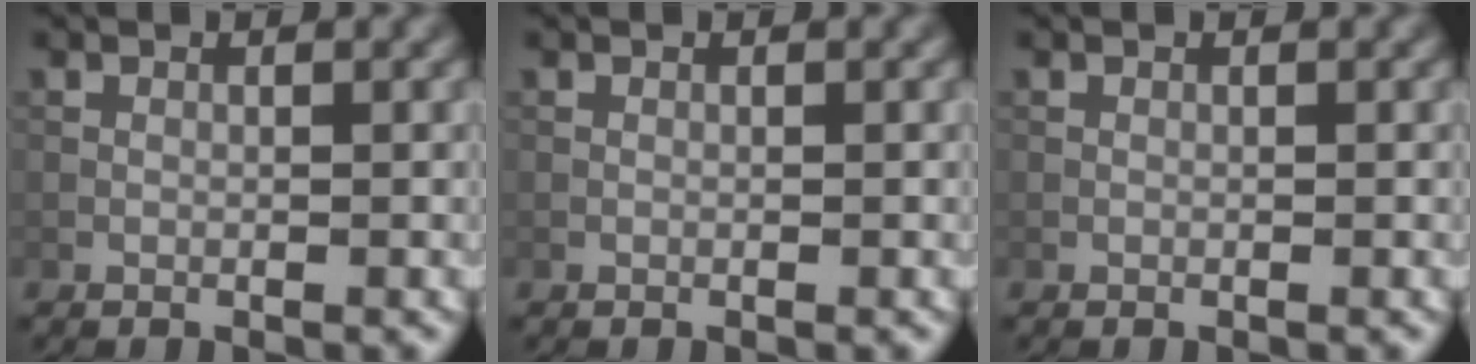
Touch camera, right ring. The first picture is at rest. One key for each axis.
{"total": 0.0}
{"total": 0.0}